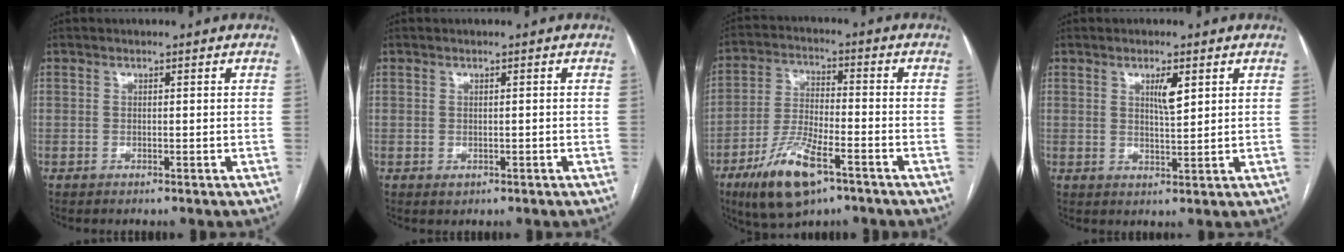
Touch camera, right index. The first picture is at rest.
{"total": 0.7, "force": [-0.2, 0.5, 0.4], "torque": [-0.008, -0.001, 0.002]}
{"total": 12.1, "force": [-6.9, 3.5, 9.3], "torque": [-0.185, -0.014, -0.119]}
{"total": 3.4, "force": [1.5, 0.6, 3.0], "torque": [-0.052, -0.002, 0.027]}